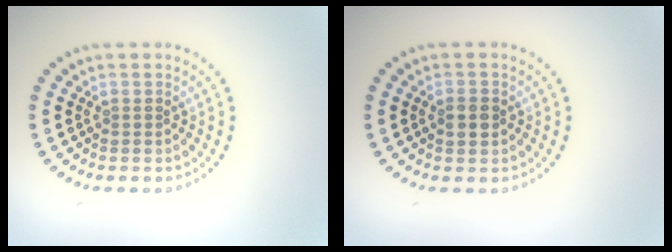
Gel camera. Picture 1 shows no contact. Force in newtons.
{"total": 2.0, "press": 2.0, "slide": 0.2}